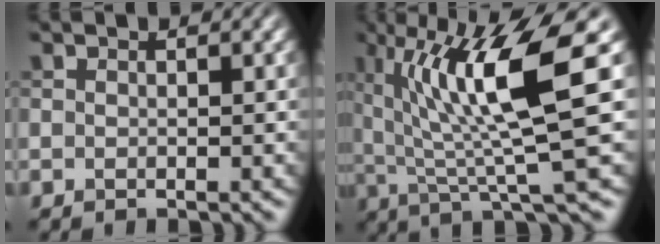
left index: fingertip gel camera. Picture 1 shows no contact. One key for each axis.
{"total": 10.8, "fx": 3.1, "fy": 1.8, "fz": 10.2, "tx": -0.154, "ty": -0.002, "tz": 0.056}